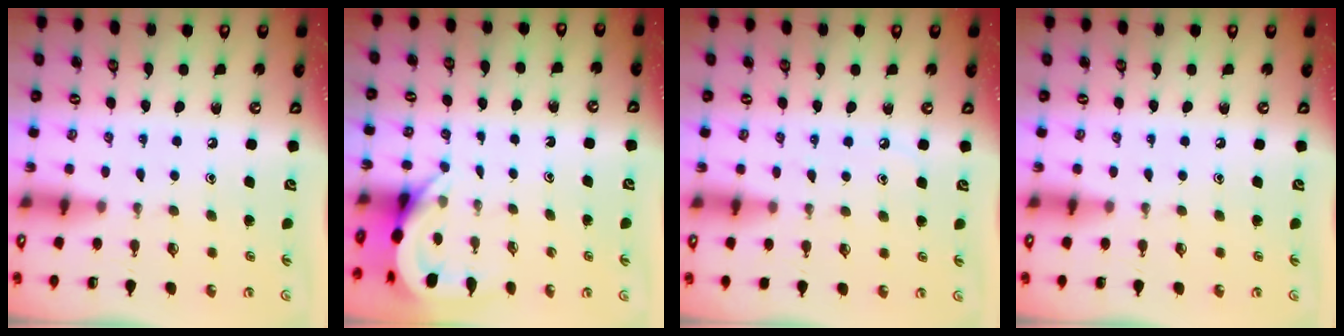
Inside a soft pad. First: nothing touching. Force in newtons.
{"total": 4.4, "press": 4.4, "slide": 0.2}
{"total": 6.5, "press": 6.4, "slide": 0.9}
{"total": 0.0}